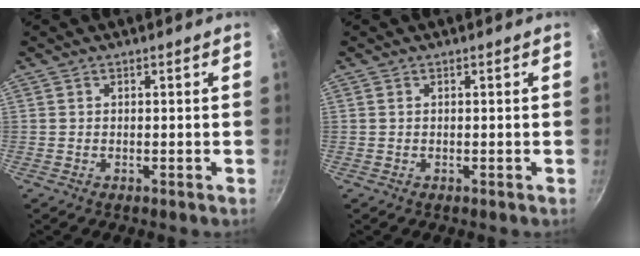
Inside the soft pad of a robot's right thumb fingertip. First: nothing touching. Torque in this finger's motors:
{"motor_torque": [-0.24, 0.11, 0.39, -0.05, 0.01]}